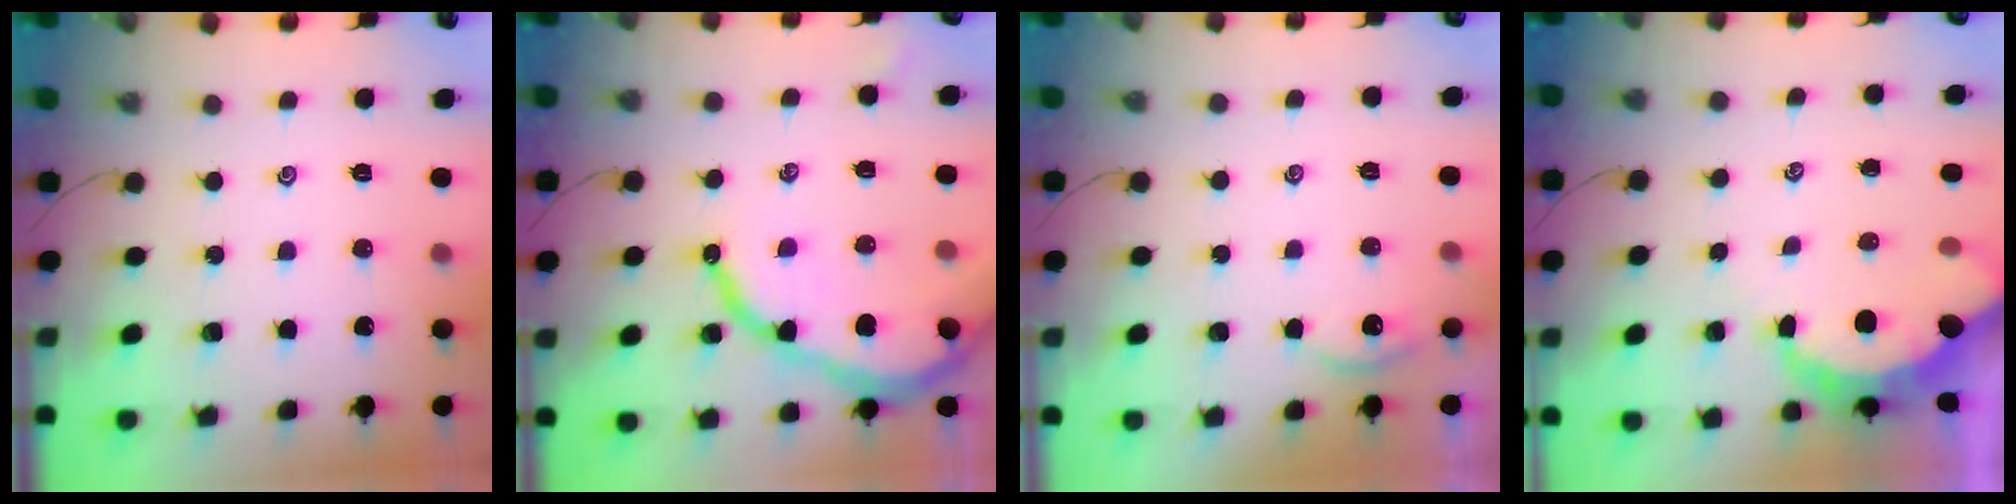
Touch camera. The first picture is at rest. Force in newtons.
{"total": 14.1, "press": 14.1, "slide": 1.3}
{"total": 2.2, "press": 2.2, "slide": 0.3}
{"total": 7.7, "press": 7.7, "slide": 0.8}